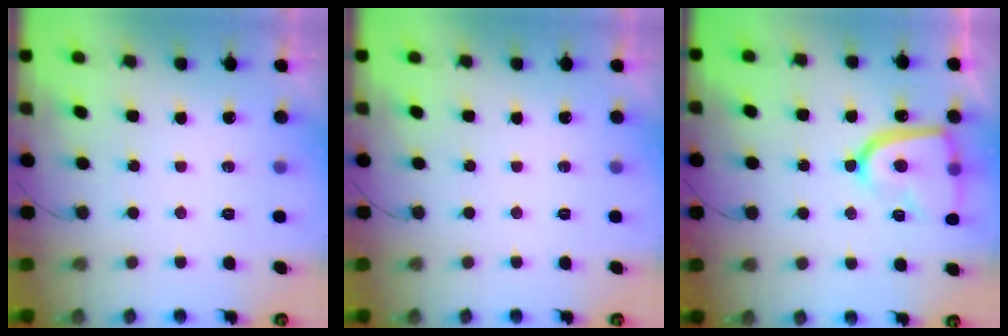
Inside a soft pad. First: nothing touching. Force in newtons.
{"total": 0.0}
{"total": 16.0, "press": 16.0, "slide": 1.1}